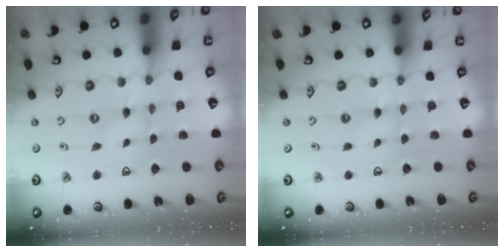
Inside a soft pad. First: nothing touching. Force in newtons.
{"total": 1.4, "press": 1.4, "slide": 0.3}